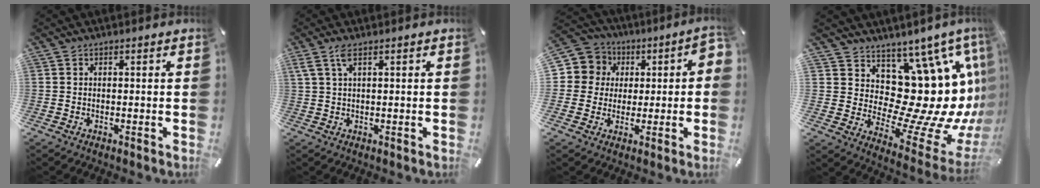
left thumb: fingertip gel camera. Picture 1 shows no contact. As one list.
[{"total": 3.7, "force": [1.5, 0.8, 3.2], "torque": [-0.069, 0.001, 0.027]}, {"total": 8.9, "force": [0.2, 8.7, 1.9], "torque": [-0.029, -0.002, 0.003]}, {"total": 19.9, "force": [5.3, 11.3, 15.4], "torque": [-0.205, -0.116, 0.121]}]